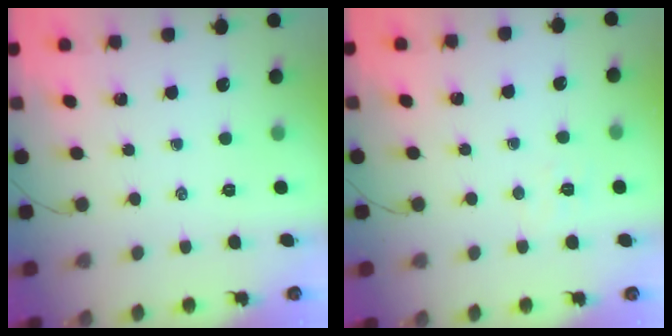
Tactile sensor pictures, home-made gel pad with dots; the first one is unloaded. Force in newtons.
{"total": 4.4, "press": 4.2, "slide": 1.1}